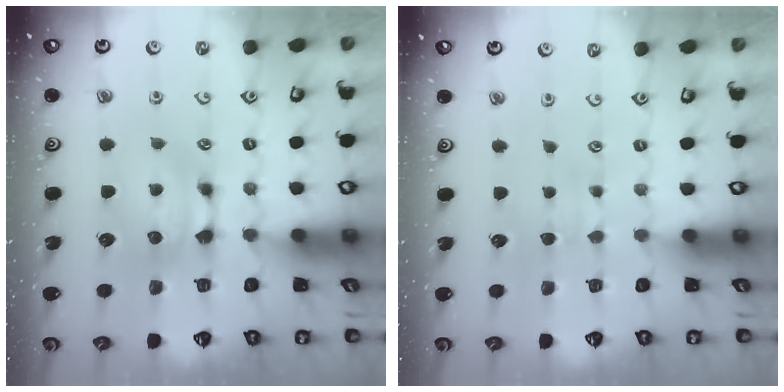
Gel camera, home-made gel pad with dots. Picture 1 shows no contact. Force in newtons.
{"total": 3.0, "press": 3.0, "slide": 0.4}